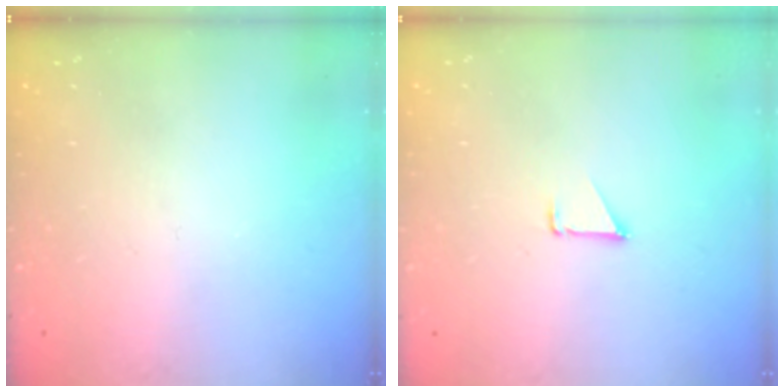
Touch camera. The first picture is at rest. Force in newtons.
{"total": 0.7, "press": 0.7, "slide": 0.1}